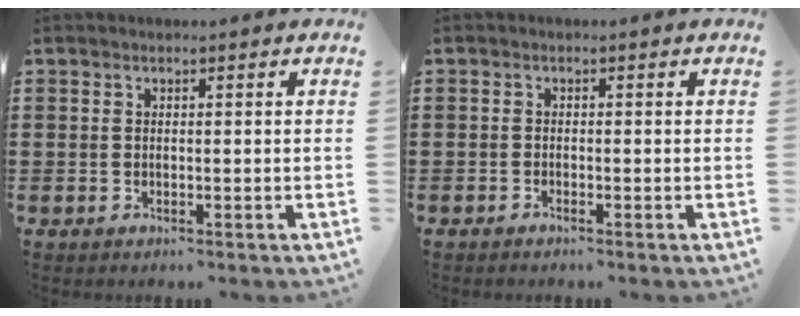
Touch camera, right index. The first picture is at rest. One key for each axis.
{"total": 0.7, "fx": -0.7, "fy": 0.0, "fz": 0.1, "tx": -0.005, "ty": -0.002, "tz": -0.014}